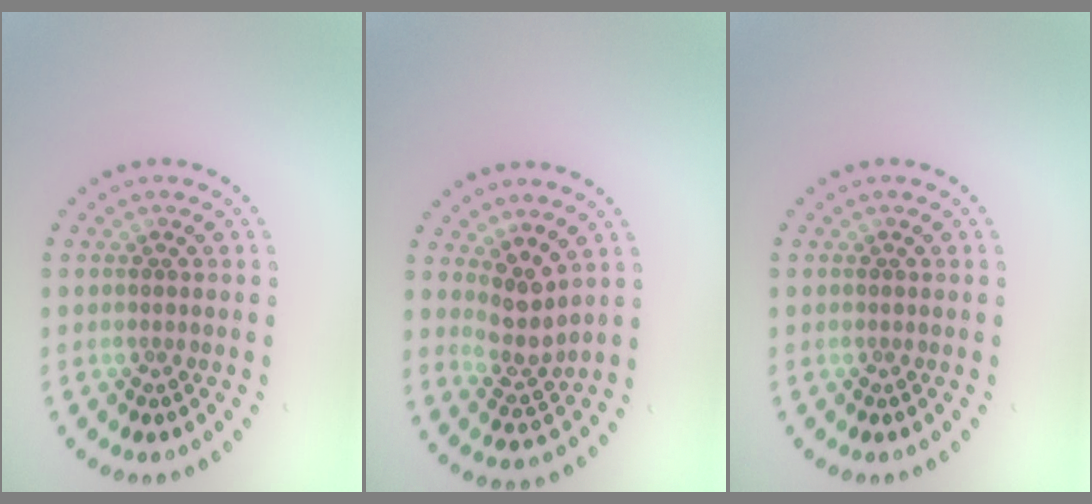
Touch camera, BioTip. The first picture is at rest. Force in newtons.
{"total": 2.9, "press": 2.4, "slide": 1.7}
{"total": 0.0}